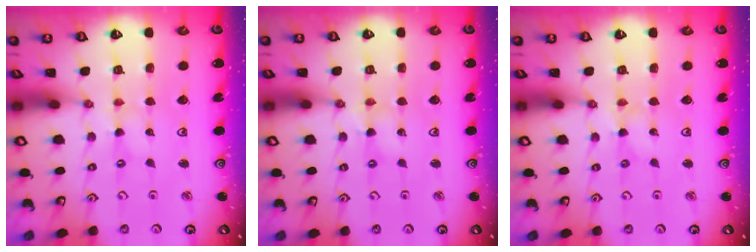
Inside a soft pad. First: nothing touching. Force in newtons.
{"total": 1.6, "press": 1.6, "slide": 0.3}
{"total": 0.0}